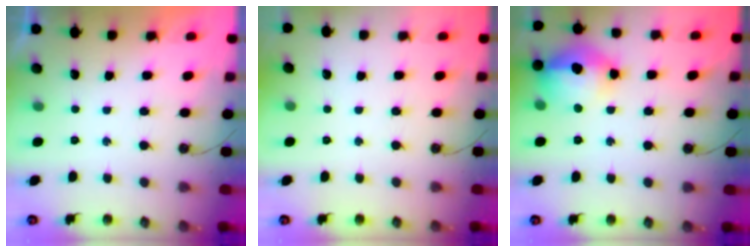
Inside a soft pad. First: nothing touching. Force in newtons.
{"total": 0.0}
{"total": 15.7, "press": 15.5, "slide": 2.2}